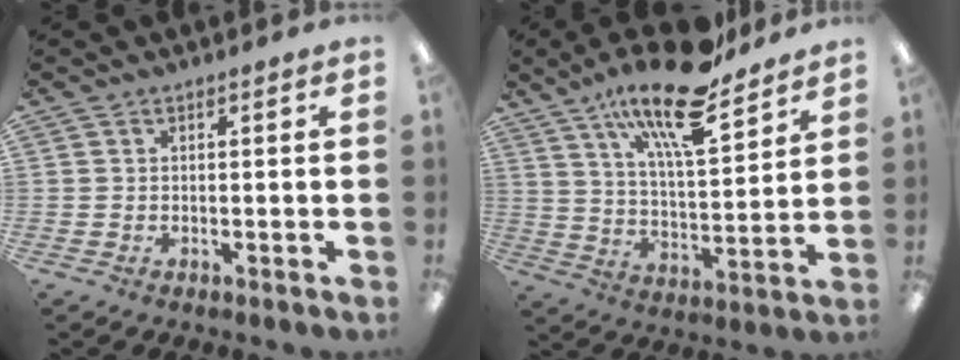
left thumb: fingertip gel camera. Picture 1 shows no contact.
{"total": 19.9, "force": [14.7, 5.8, 12.2], "torque": [-0.213, -0.080, 0.245]}